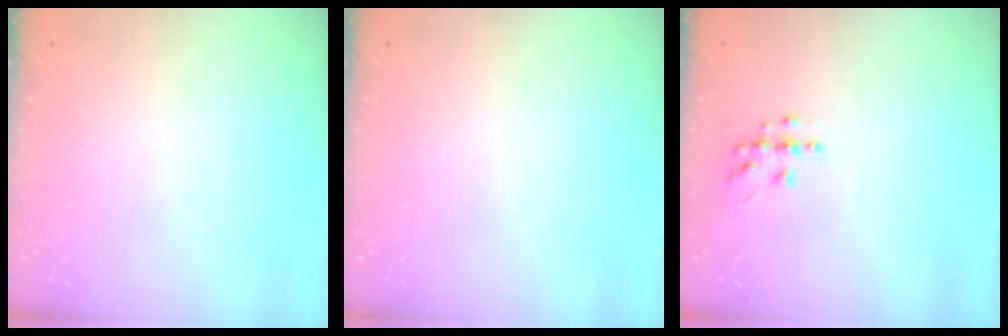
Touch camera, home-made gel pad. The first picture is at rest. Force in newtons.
{"total": 0.0}
{"total": 7.0, "press": 6.9, "slide": 0.3}